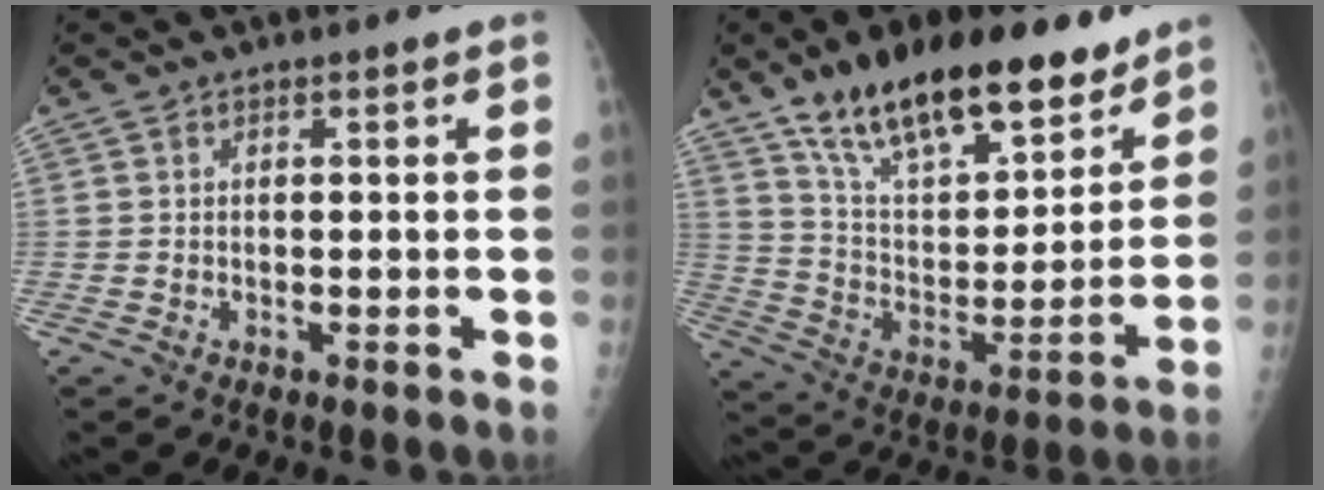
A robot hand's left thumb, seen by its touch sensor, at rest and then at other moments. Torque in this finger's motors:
{"motor_torque": [1.24, 1.24, 1.28, -1.49, 0.30]}